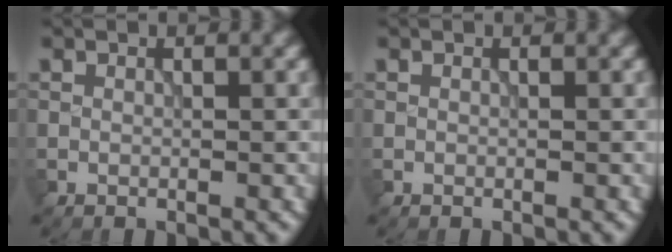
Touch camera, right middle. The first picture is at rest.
{"total": 0.0}